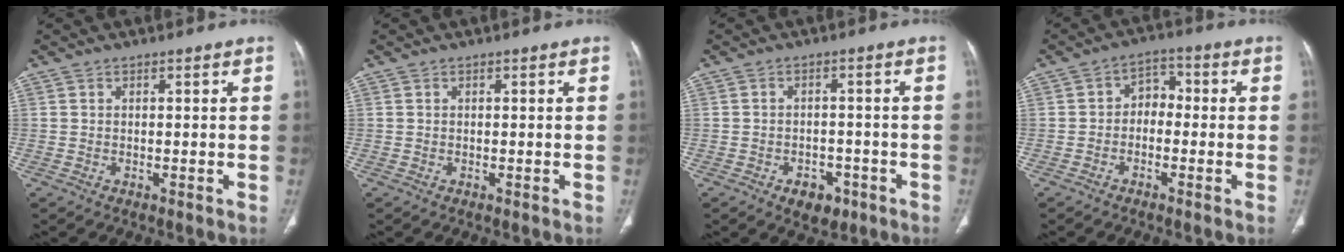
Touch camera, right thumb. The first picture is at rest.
{"total": 0.0}
{"total": 5.2, "force": [-2.8, 3.4, 2.6], "torque": [-0.015, 0.015, -0.035]}
{"total": 4.6, "force": [-0.9, 3.5, 2.8], "torque": [-0.022, 0.026, -0.029]}